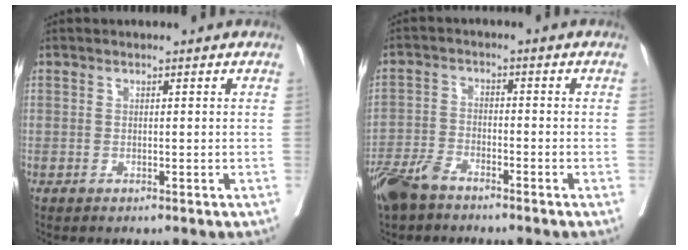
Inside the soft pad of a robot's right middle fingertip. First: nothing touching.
{"total": 6.4, "force": [-5.2, 2.0, 3.1], "torque": [-0.065, -0.010, -0.101]}